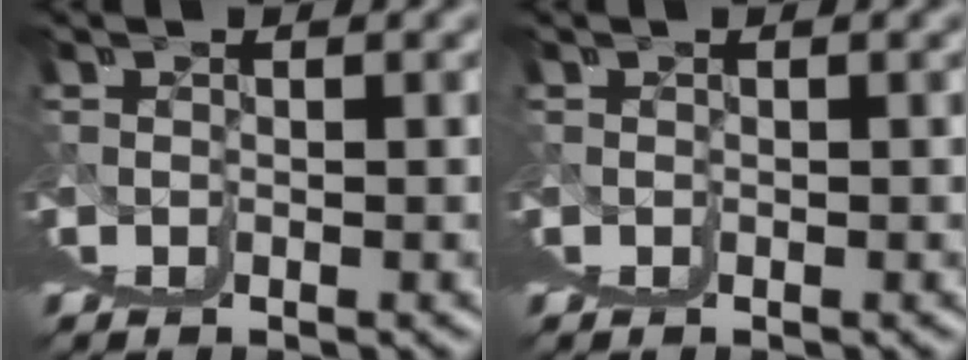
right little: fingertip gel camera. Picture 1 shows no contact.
{"total": 0.0}